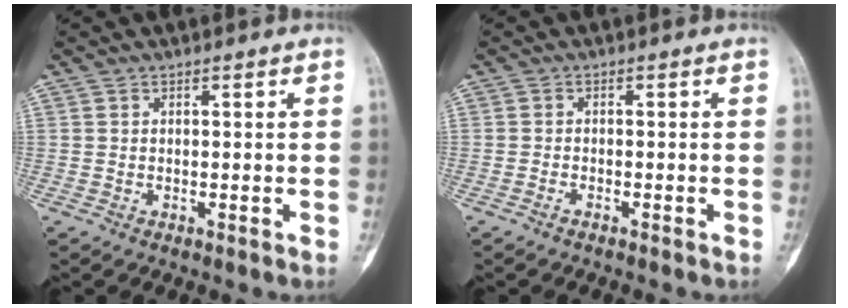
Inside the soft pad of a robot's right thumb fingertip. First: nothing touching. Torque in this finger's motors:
{"motor_torque": [-0.69, -0.24, -0.31, -0.07, -0.05]}